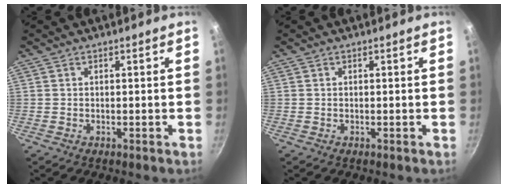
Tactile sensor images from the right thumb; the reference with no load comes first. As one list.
[{"total": 0.0}]